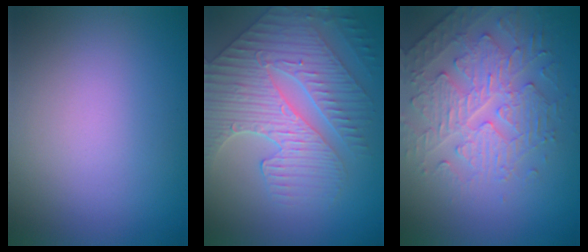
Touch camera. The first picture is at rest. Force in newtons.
{"total": 5.6, "press": 5.2, "slide": 2.2}
{"total": 4.4, "press": 3.9, "slide": 2.1}